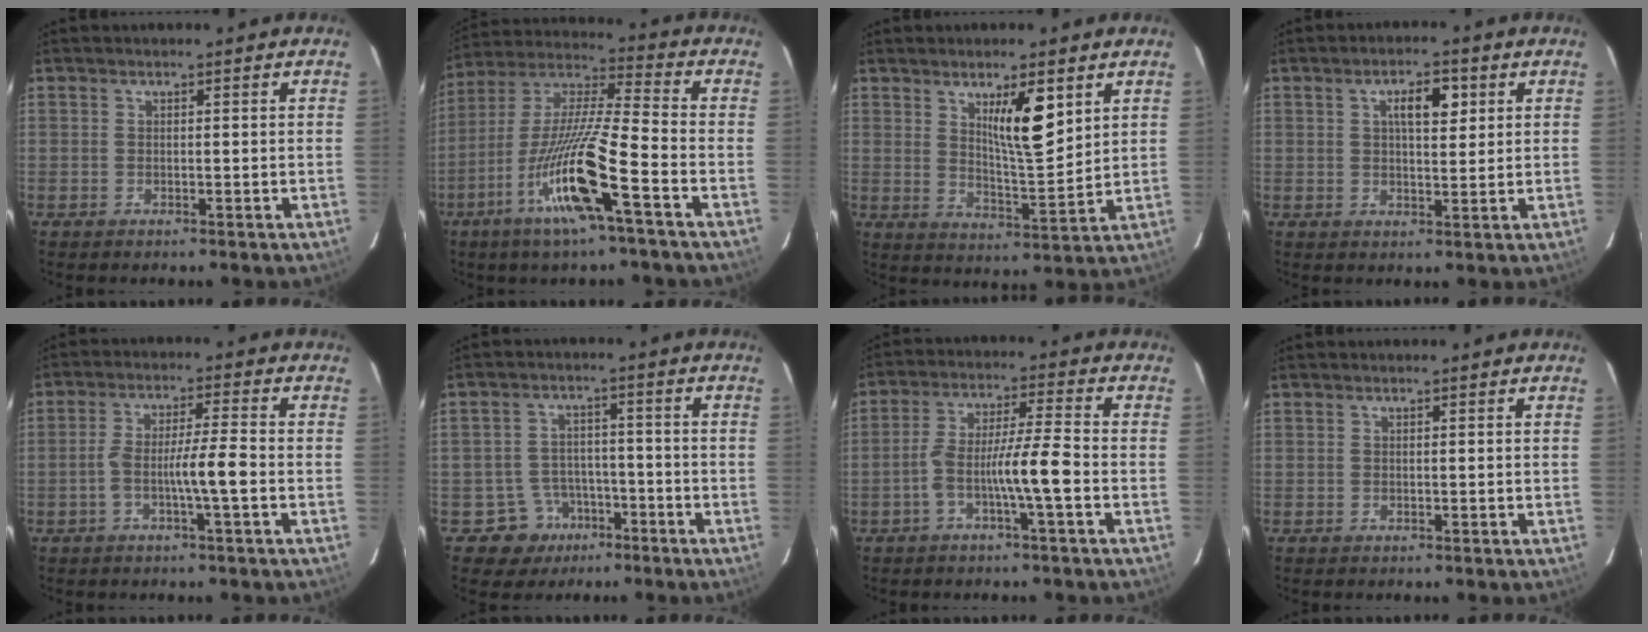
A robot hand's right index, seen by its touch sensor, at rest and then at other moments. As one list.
[{"total": 16.3, "force": [-7.2, 0.1, 14.7], "torque": [-0.296, -0.014, -0.137]}, {"total": 8.5, "force": [3.9, 1.5, 7.4], "torque": [-0.126, -0.011, 0.071]}, {"total": 5.2, "force": [1.9, 1.8, 4.5], "torque": [-0.076, 0.010, 0.032]}, {"total": 6.3, "force": [-1.9, -0.1, 6.0], "torque": [-0.113, 0.013, -0.033]}, {"total": 6.2, "force": [-3.2, 5.3, -0.1], "torque": [0.013, 0.013, -0.043]}, {"total": 8.1, "force": [-2.9, -0.3, 7.6], "torque": [-0.142, 0.016, -0.052]}, {"total": 0.0}]